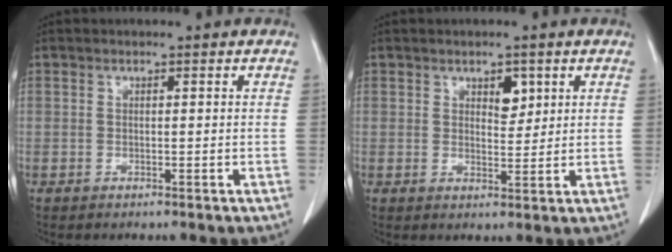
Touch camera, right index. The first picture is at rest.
{"total": 2.9, "force": [1.5, 1.5, 2.0], "torque": [-0.027, -0.002, 0.025]}